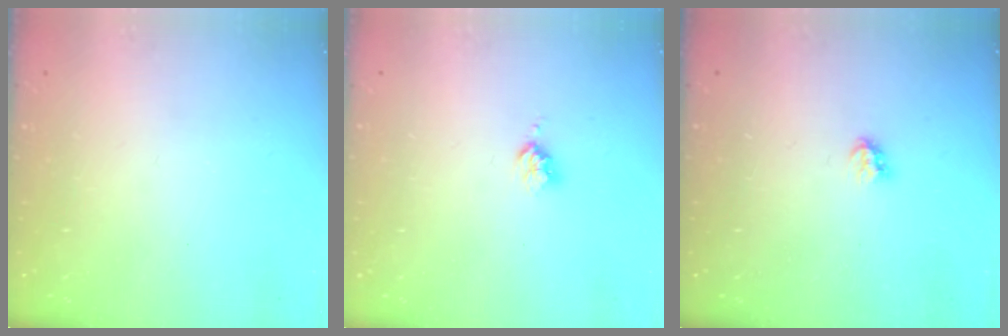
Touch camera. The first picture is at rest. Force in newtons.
{"total": 2.5, "press": 2.5, "slide": 0.3}
{"total": 2.8, "press": 2.8, "slide": 0.5}